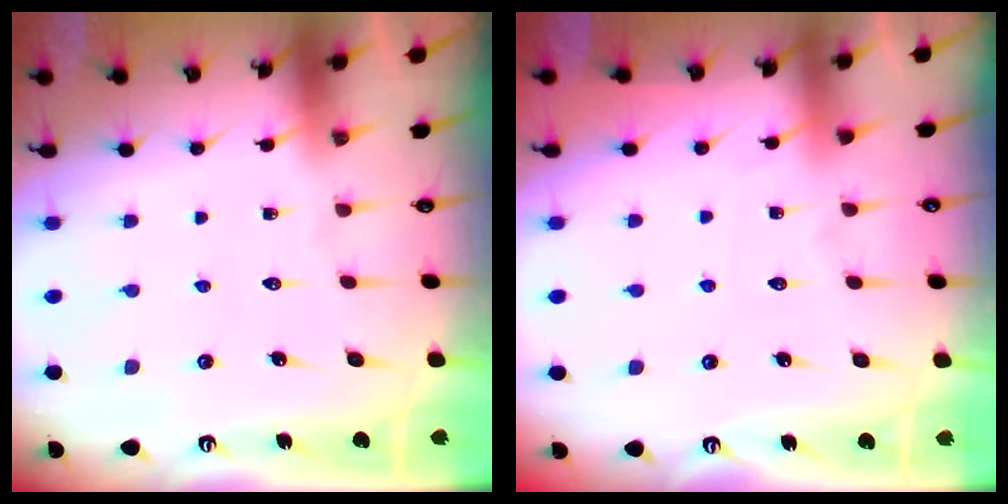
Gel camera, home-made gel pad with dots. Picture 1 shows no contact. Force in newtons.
{"total": 3.0, "press": 2.9, "slide": 0.4}